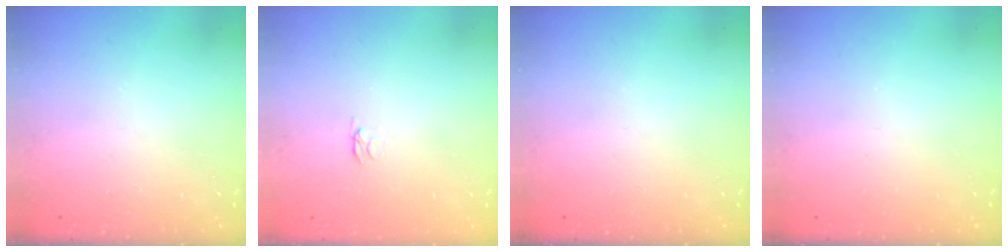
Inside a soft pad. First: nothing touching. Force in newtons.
{"total": 2.1, "press": 2.0, "slide": 0.3}
{"total": 0.0}
{"total": 0.0}